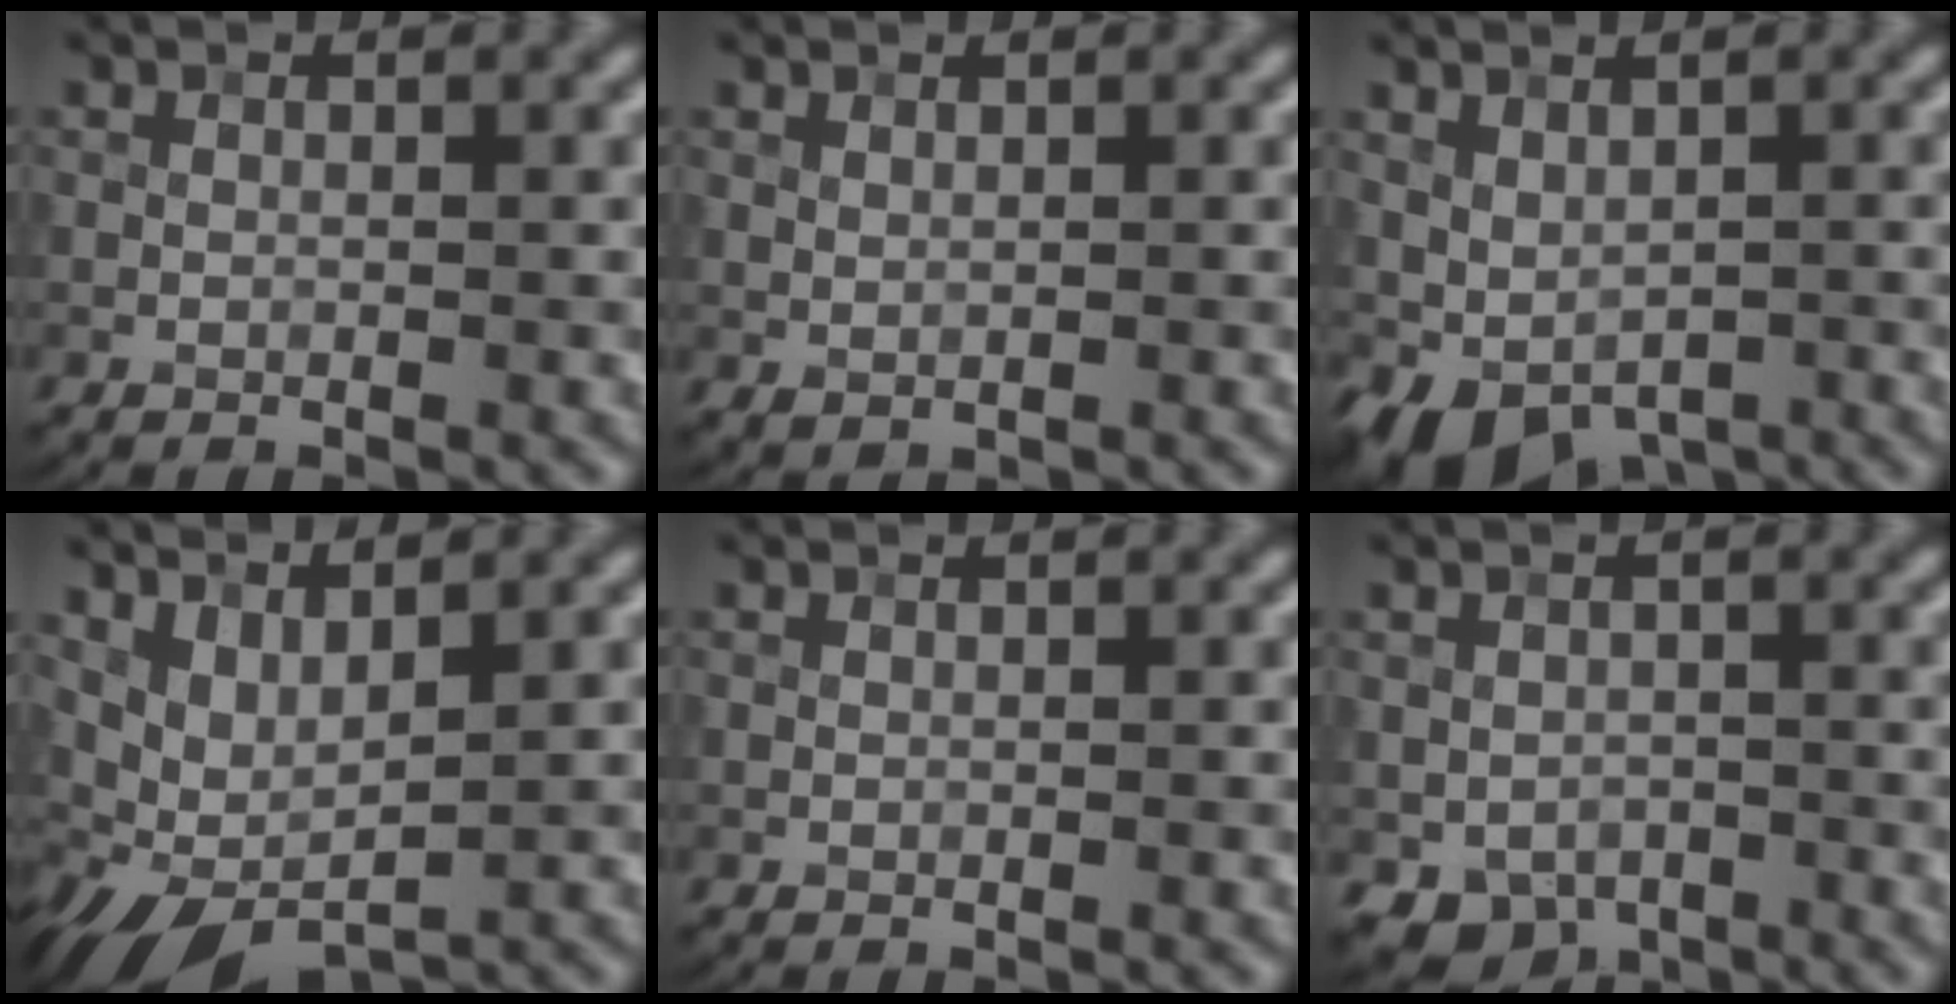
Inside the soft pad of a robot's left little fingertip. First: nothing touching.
{"total": 0.7, "force": [0.6, 0.3, 0.2], "torque": [-0.009, -0.003, 0.018]}
{"total": 4.7, "force": [-1.3, 3.1, 3.2], "torque": [-0.055, -0.007, -0.012]}
{"total": 4.5, "force": [0.9, 2.2, 3.8], "torque": [-0.092, -0.008, 0.024]}
{"total": 0.0}
{"total": 3.2, "force": [-1.5, 2.5, 1.2], "torque": [-0.018, -0.013, -0.022]}